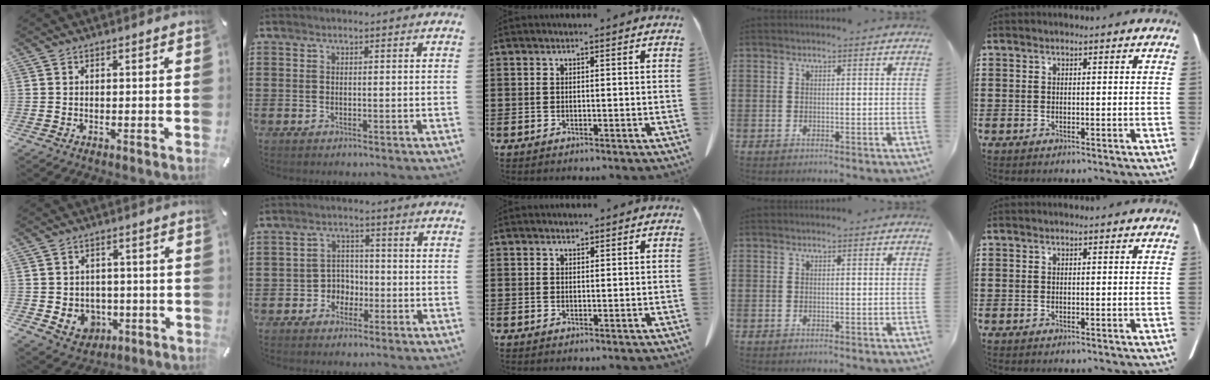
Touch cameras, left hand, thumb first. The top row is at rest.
{"thumb": {"total": 6.4, "force": [0.0, 6.3, 1.2], "torque": [-0.027, -0.005, 0.008]}, "index": {"total": 3.6, "force": [-1.9, 2.9, 1.0], "torque": [-0.029, 0.008, -0.043]}, "middle": {"total": 0.8, "force": [0.8, 0.3, 0.2], "torque": [-0.005, -0.002, 0.016]}}